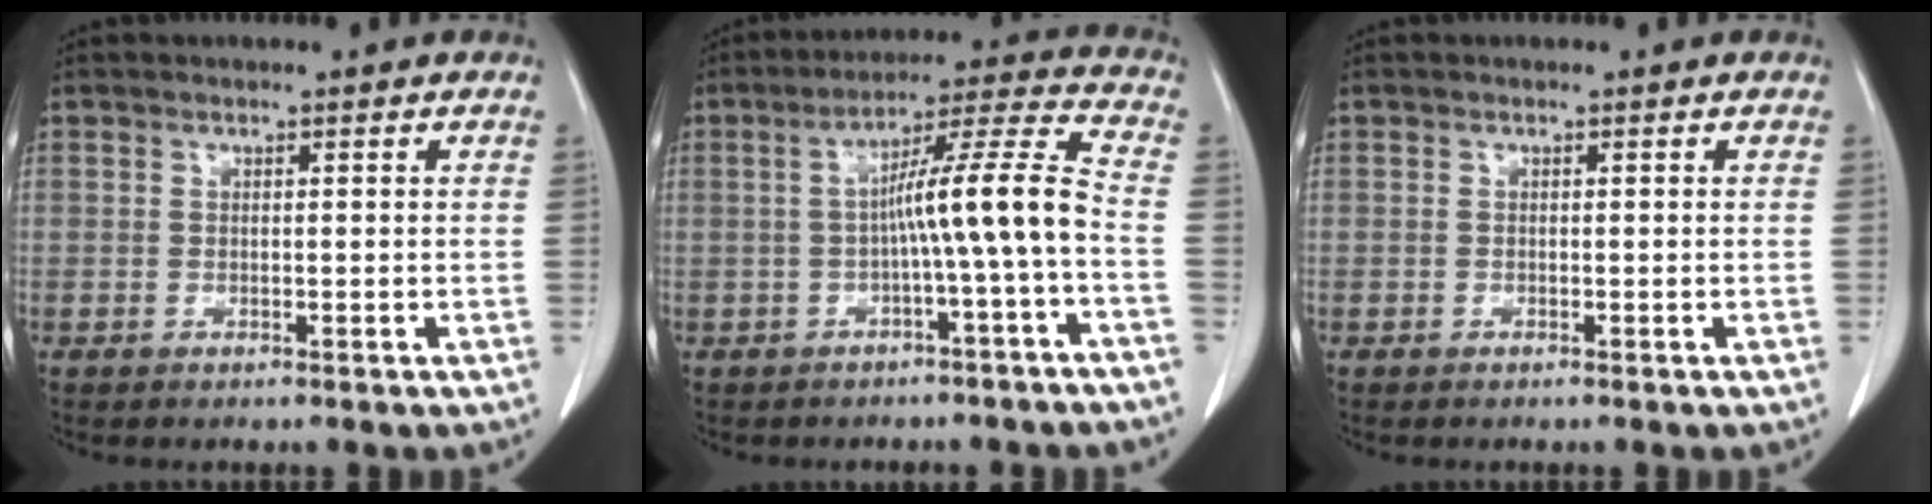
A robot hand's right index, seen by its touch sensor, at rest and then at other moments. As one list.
[{"total": 9.8, "force": [-1.9, -1.2, 9.5], "torque": [-0.153, 0.026, -0.031]}, {"total": 0.0}]